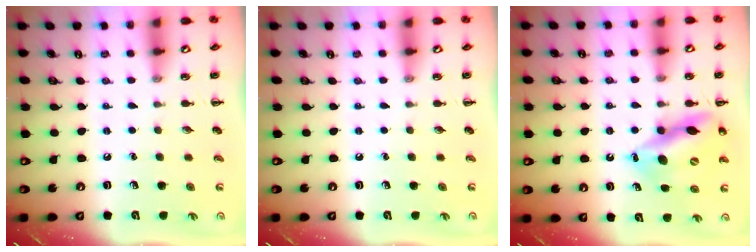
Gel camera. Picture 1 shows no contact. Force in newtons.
{"total": 0.0}
{"total": 14.1, "press": 13.5, "slide": 3.9}